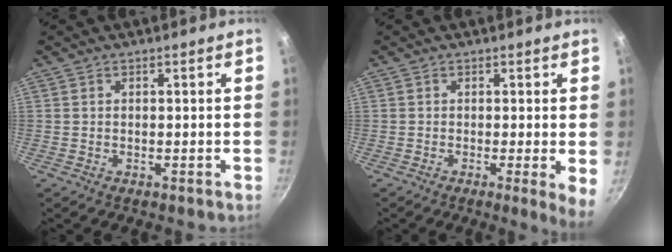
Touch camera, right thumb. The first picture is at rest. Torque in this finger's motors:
{"motor_torque": [0.00, 0.16, -0.08, -0.13, 0.04]}